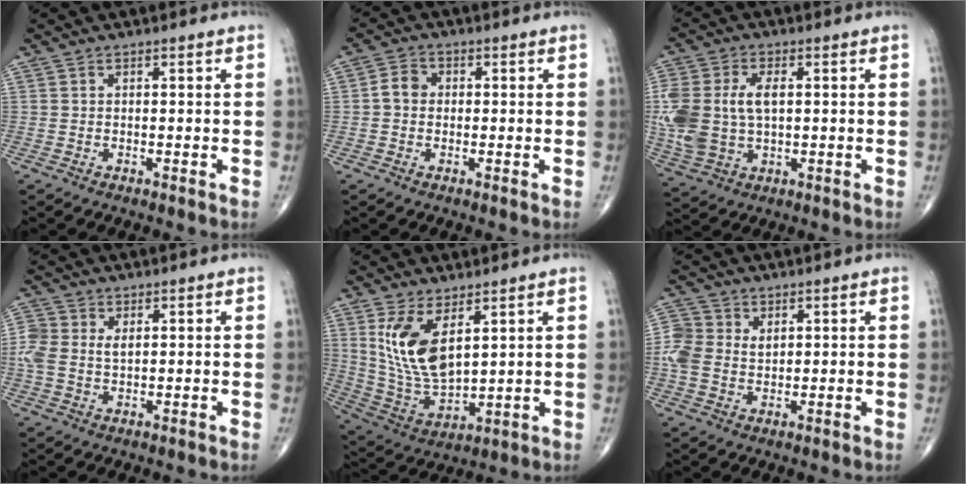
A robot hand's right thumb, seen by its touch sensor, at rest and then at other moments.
{"total": 3.3, "force": [-0.1, 2.8, 1.8], "torque": [-0.021, 0.011, -0.010]}
{"total": 14.2, "force": [0.9, 8.7, 11.1], "torque": [-0.268, 0.005, 0.028]}
{"total": 5.3, "force": [1.0, 3.5, 3.8], "torque": [-0.091, 0.010, 0.019]}
{"total": 12.9, "force": [5.0, 6.1, 10.2], "torque": [-0.194, -0.033, 0.117]}
{"total": 5.9, "force": [1.1, 4.6, 3.5], "torque": [-0.069, 0.003, 0.018]}